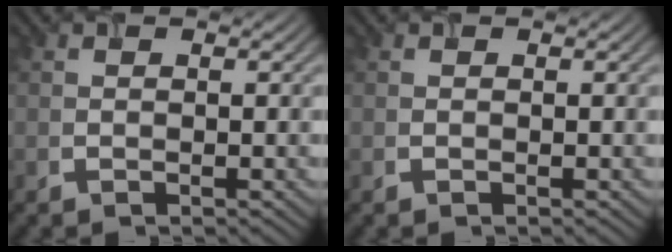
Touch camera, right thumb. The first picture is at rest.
{"total": 0.0}